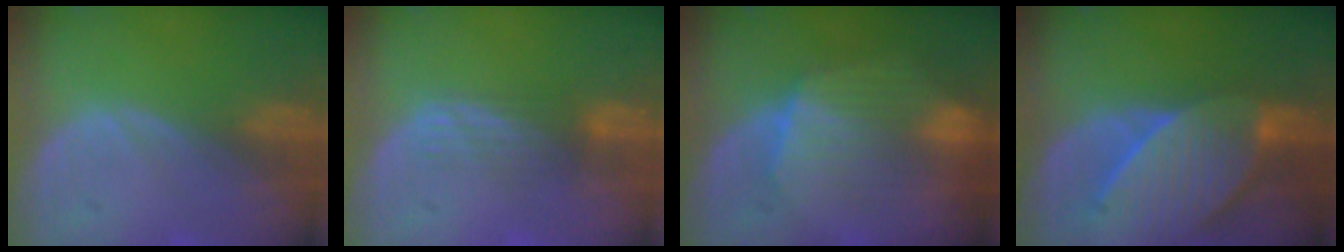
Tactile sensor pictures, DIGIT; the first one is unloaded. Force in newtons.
{"total": 3.4, "press": 3.0, "slide": 1.7}
{"total": 8.3, "press": 8.1, "slide": 2.0}
{"total": 9.2, "press": 8.8, "slide": 2.6}